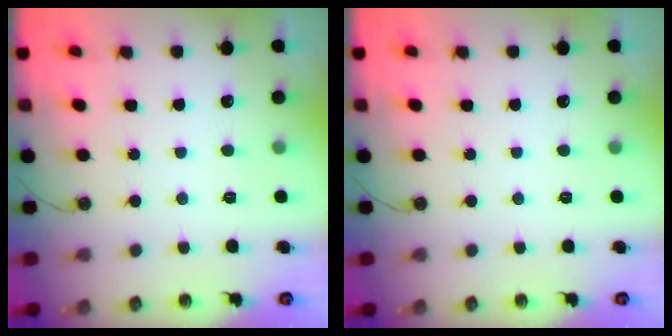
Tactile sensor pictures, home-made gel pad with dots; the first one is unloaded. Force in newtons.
{"total": 0.0}